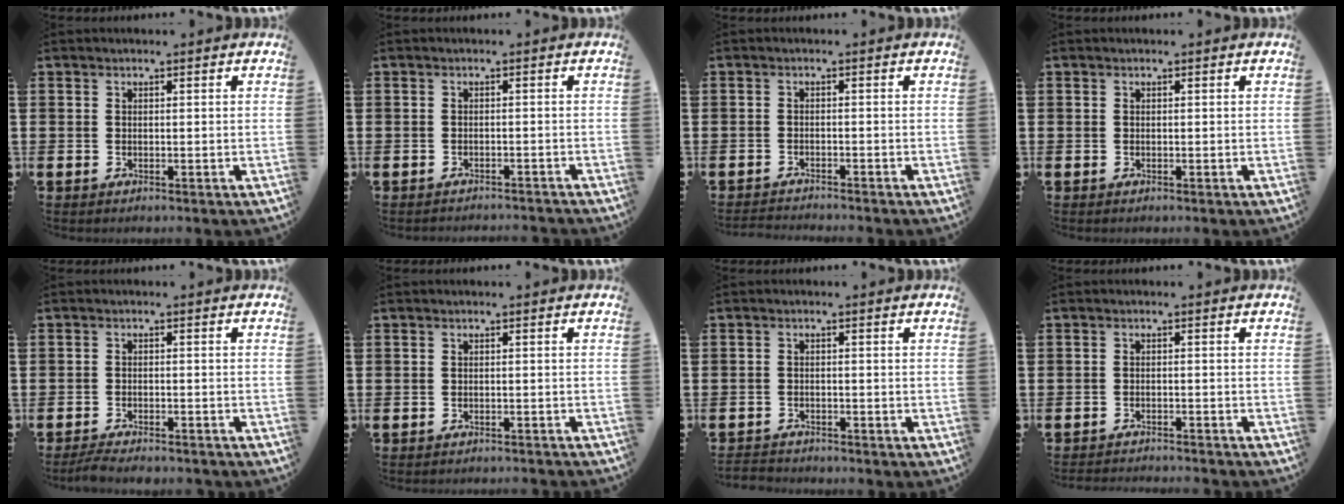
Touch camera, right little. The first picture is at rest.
{"total": 1.1, "force": [-1.1, -0.1, -0.1], "torque": [0.000, 0.002, -0.023]}
{"total": 1.3, "force": [-1.3, -0.2, 0.0], "torque": [-0.001, 0.002, -0.026]}
{"total": 0.0}
{"total": 2.2, "force": [-2.1, 0.2, 0.7], "torque": [-0.012, 0.008, -0.042]}
{"total": 0.6, "force": [-0.6, -0.1, 0.0], "torque": [0.000, -0.001, -0.013]}
{"total": 1.5, "force": [-1.5, 0.1, -0.1], "torque": [-0.001, 0.002, -0.034]}
{"total": 1.5, "force": [-1.5, -0.2, -0.1], "torque": [0.000, 0.003, -0.032]}